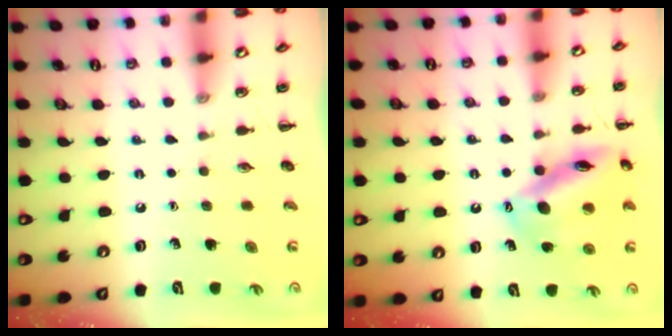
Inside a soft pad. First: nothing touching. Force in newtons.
{"total": 14.1, "press": 13.8, "slide": 3.1}